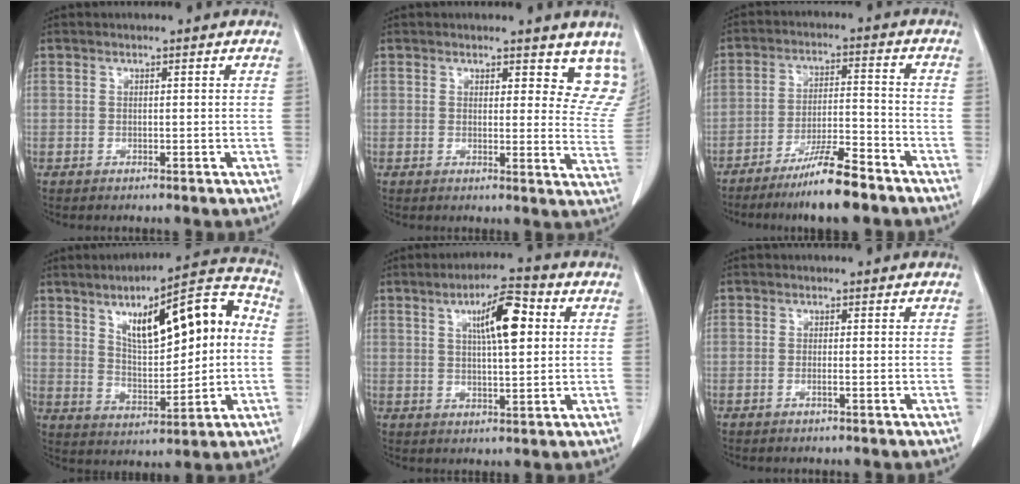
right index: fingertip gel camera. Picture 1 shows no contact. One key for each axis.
{"total": 8.6, "fx": 7.5, "fy": 3.2, "fz": 2.5, "tx": 0.011, "ty": -0.034, "tz": 0.056}
{"total": 9.4, "fx": -7.1, "fy": 0.6, "fz": 6.2, "tx": -0.110, "ty": -0.017, "tz": -0.124}
{"total": 16.1, "fx": 3.3, "fy": 4.7, "fz": 15.0, "tx": -0.217, "ty": 0.040, "tz": 0.058}
{"total": 8.6, "fx": 2.5, "fy": 1.7, "fz": 8.0, "tx": -0.132, "ty": 0.013, "tz": 0.041}
{"total": 0.7, "fx": -0.3, "fy": 0.0, "fz": 0.6, "tx": -0.012, "ty": 0.000, "tz": -0.006}